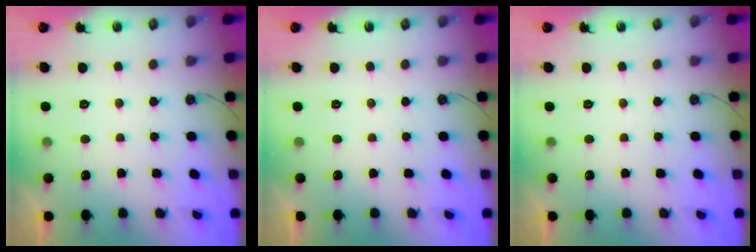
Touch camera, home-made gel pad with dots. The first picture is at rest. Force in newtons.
{"total": 0.0}
{"total": 0.0}